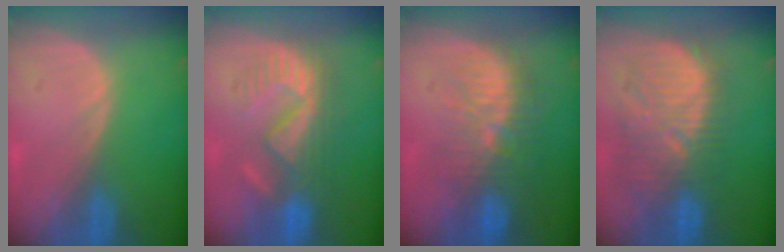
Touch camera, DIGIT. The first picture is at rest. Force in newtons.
{"total": 8.7, "press": 8.4, "slide": 2.1}
{"total": 10.1, "press": 9.2, "slide": 4.2}
{"total": 11.7, "press": 11.1, "slide": 3.8}